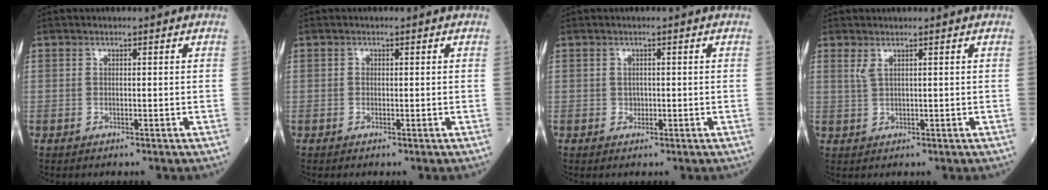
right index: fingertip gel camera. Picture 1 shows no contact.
{"total": 0.0}
{"total": 0.8, "force": [-0.1, 0.7, 0.3], "torque": [-0.002, 0.002, -0.002]}
{"total": 1.5, "force": [0.9, 0.0, 1.2], "torque": [-0.033, 0.001, 0.021]}